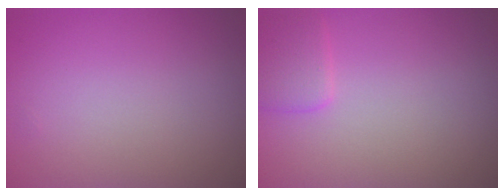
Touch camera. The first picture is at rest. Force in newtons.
{"total": 1.8, "press": 1.8, "slide": 0.1}